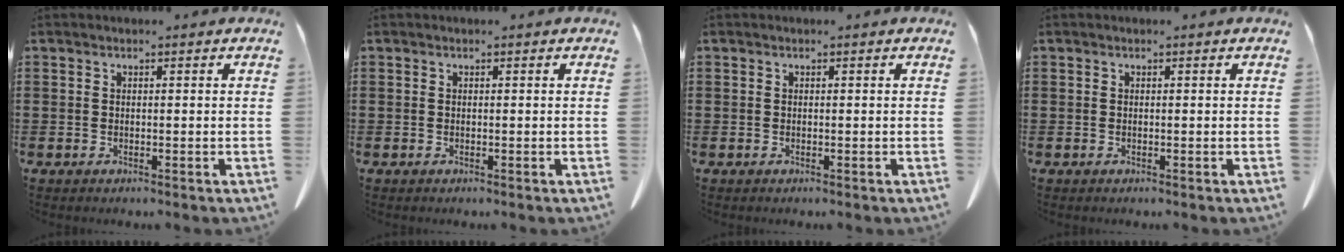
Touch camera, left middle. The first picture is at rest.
{"total": 0.0}
{"total": 0.0}
{"total": 0.0}